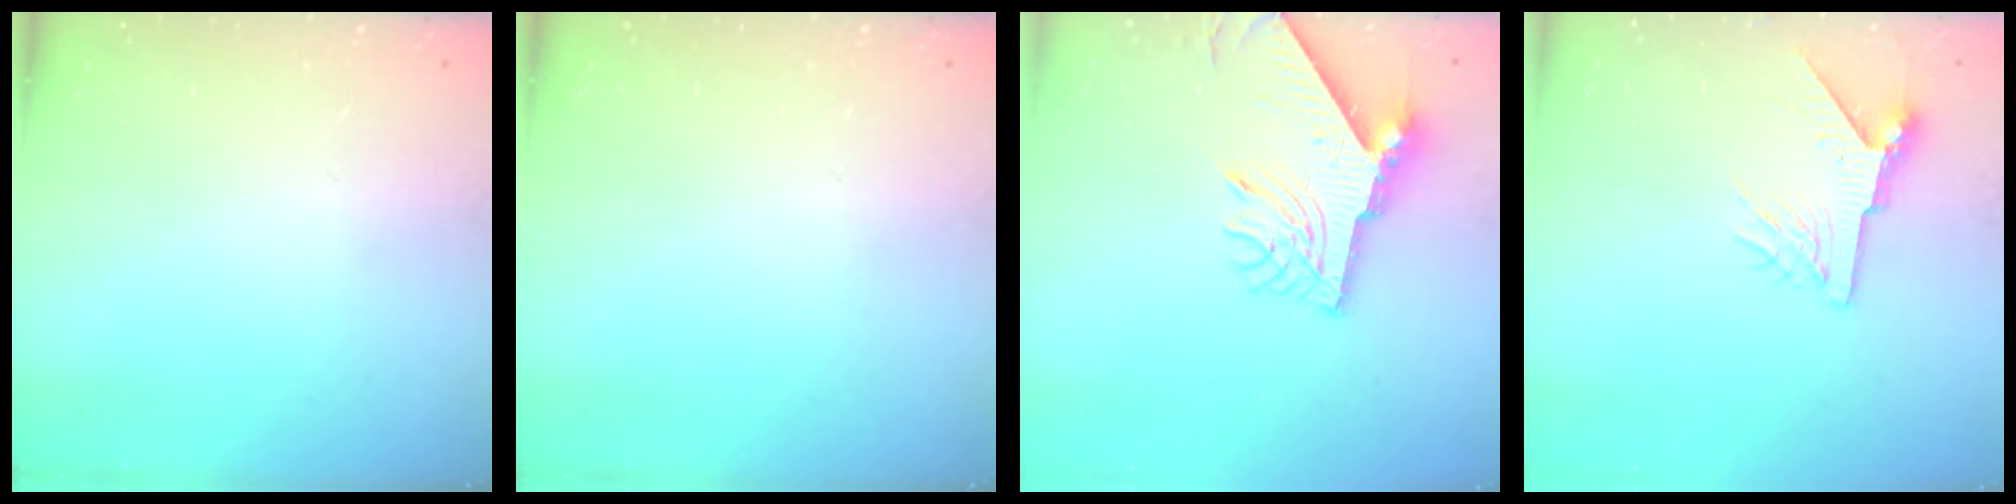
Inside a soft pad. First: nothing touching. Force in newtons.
{"total": 0.0}
{"total": 12.3, "press": 12.2, "slide": 1.2}
{"total": 7.2, "press": 7.2, "slide": 0.9}